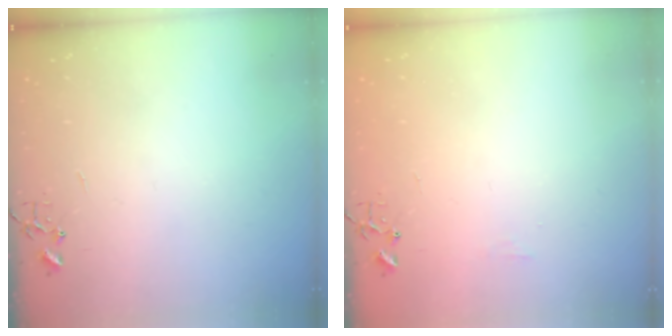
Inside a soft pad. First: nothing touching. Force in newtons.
{"total": 5.1, "press": 5.1, "slide": 0.7}